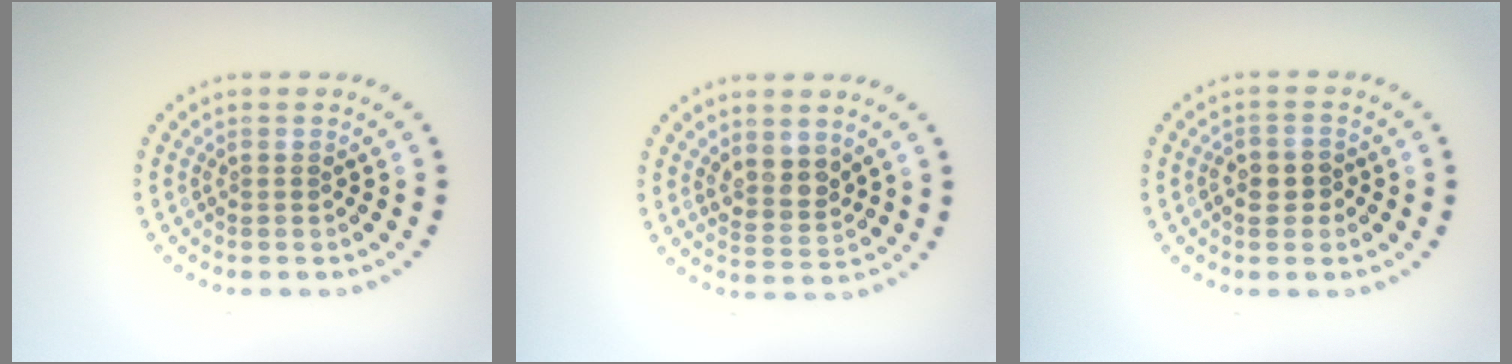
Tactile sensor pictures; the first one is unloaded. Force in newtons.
{"total": 2.4, "press": 2.2, "slide": 1.1}
{"total": 1.7, "press": 1.6, "slide": 0.4}